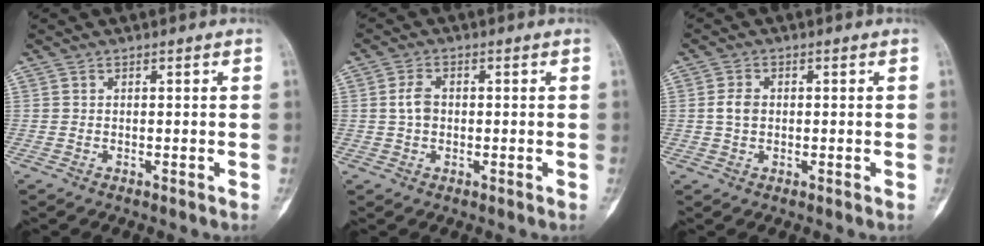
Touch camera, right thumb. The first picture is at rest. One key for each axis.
{"total": 3.4, "fx": 0.1, "fy": 2.4, "fz": 2.4, "tx": -0.043, "ty": 0.007, "tz": 0.000}
{"total": 3.1, "fx": 0.2, "fy": 2.2, "fz": 2.1, "tx": -0.039, "ty": 0.005, "tz": 0.002}